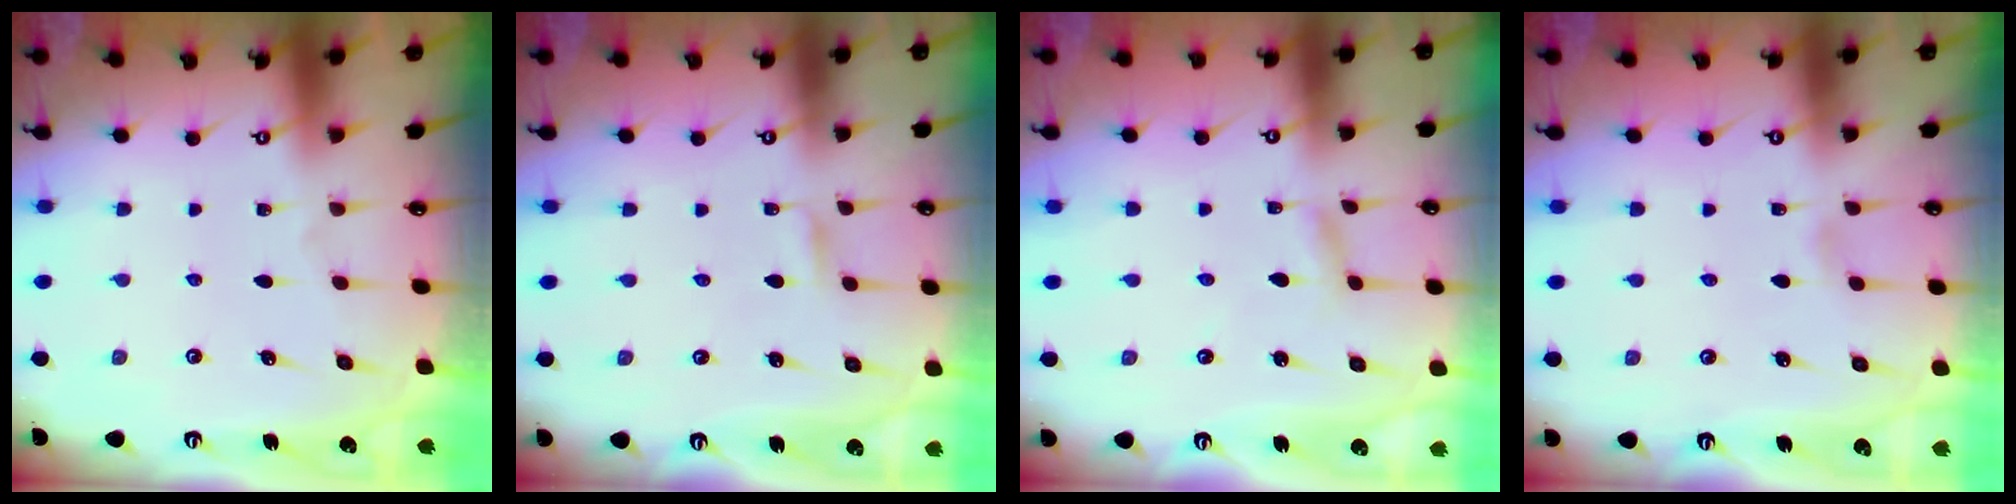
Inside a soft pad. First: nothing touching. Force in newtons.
{"total": 1.8, "press": 1.8, "slide": 0.2}
{"total": 2.3, "press": 2.3, "slide": 0.1}
{"total": 2.6, "press": 2.6, "slide": 0.3}